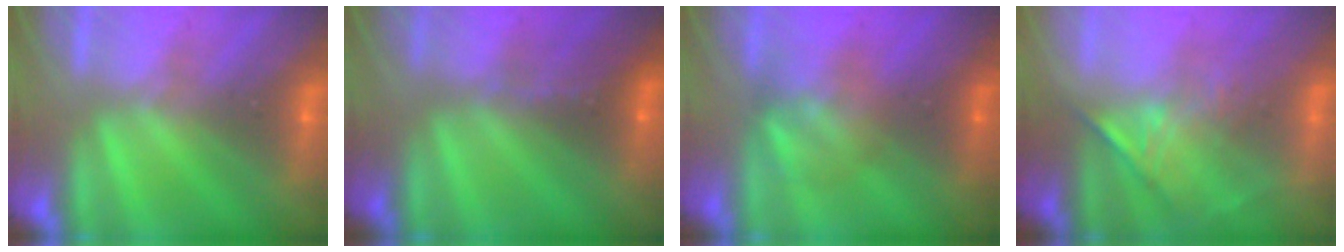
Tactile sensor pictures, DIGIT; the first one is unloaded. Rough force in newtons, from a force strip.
{"total": 5.1}
{"total": 2.5}
{"total": 1.1}